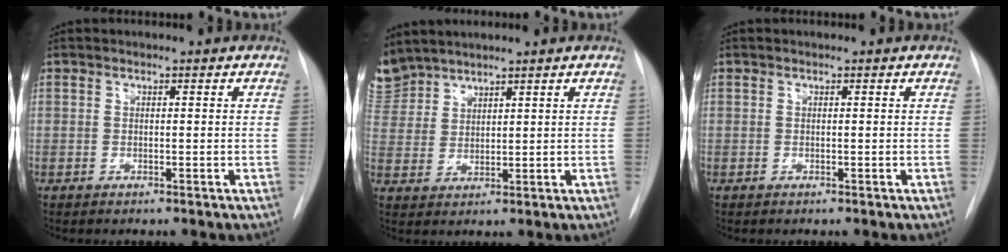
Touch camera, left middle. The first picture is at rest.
{"total": 5.9, "force": [5.7, 1.7, 0.2], "torque": [-0.014, 0.010, 0.126]}
{"total": 0.0}